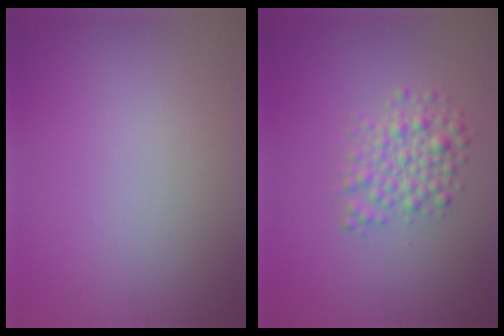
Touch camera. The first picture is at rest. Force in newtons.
{"total": 3.2, "press": 3.2, "slide": 0.1}